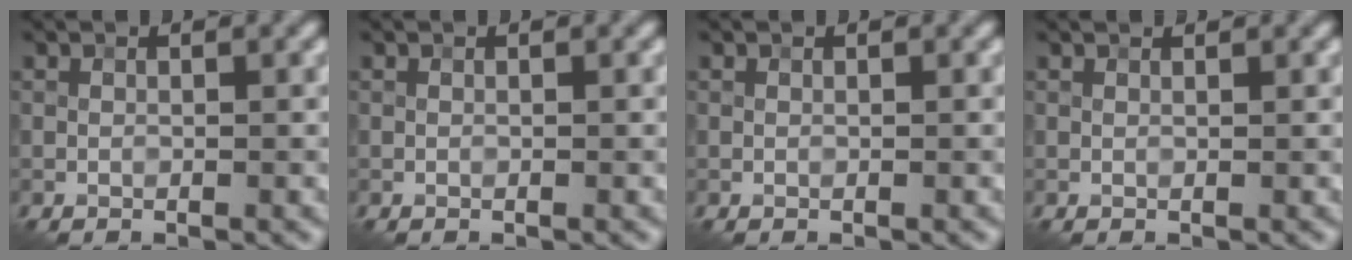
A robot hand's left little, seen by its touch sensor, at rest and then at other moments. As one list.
[{"total": 0.0}, {"total": 0.0}, {"total": 0.8, "force": [0.7, 0.1, 0.3], "torque": [-0.013, -0.002, 0.003]}]